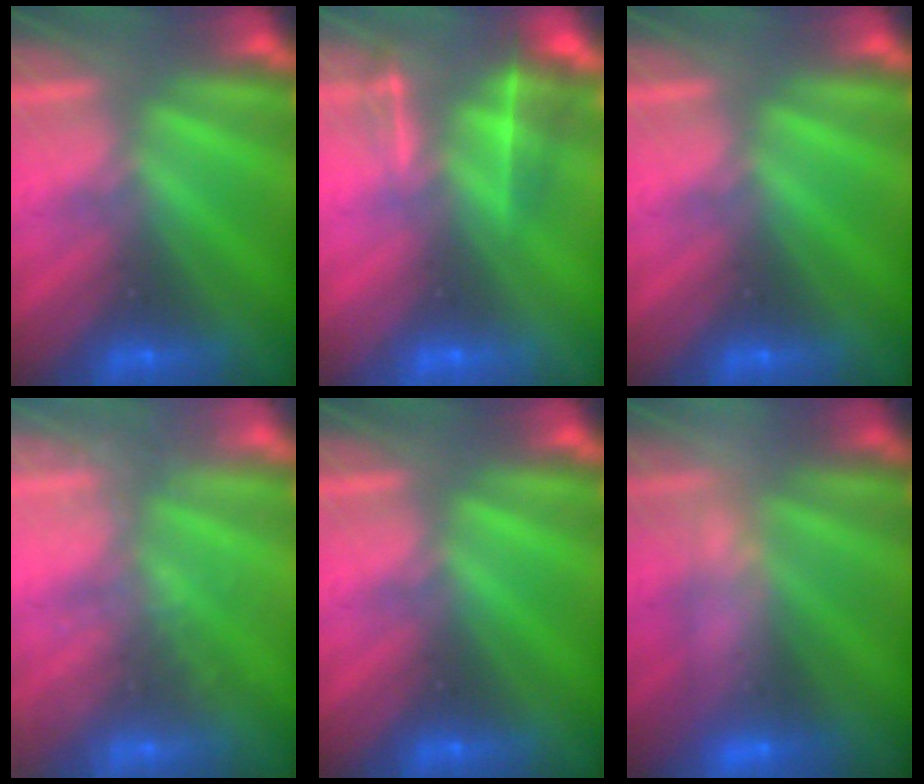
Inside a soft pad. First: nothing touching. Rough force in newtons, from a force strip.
{"total": 4.6}
{"total": 0.0}
{"total": 1.9}
{"total": 0.0}
{"total": 2.4}